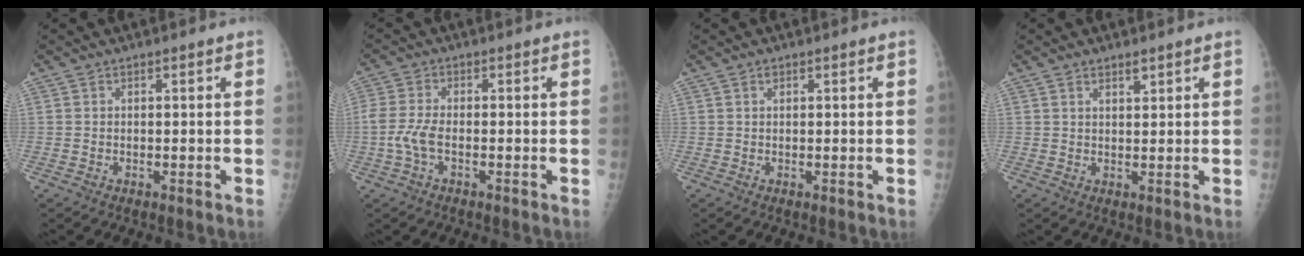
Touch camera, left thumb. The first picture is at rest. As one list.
[{"total": 4.4, "force": [-1.2, 2.0, 3.7], "torque": [-0.099, 0.004, -0.031]}, {"total": 0.8, "force": [0.4, 0.5, 0.4], "torque": [-0.003, -0.002, 0.007]}, {"total": 1.9, "force": [1.4, 0.7, 1.0], "torque": [-0.010, -0.010, 0.024]}]